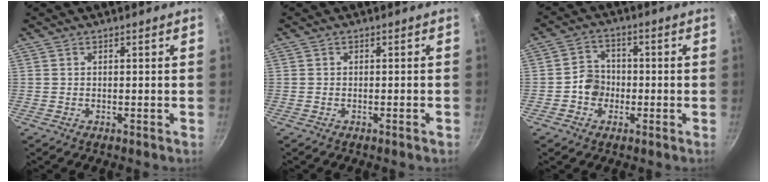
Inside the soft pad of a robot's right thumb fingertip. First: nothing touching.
{"total": 0.9, "force": [-0.6, 0.1, 0.8], "torque": [-0.017, 0.008, -0.009]}
{"total": 5.2, "force": [-1.5, 4.6, 1.9], "torque": [0.000, 0.020, -0.033]}